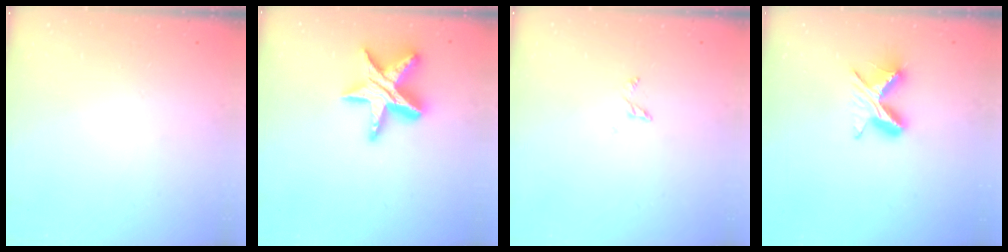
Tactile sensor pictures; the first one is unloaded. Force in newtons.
{"total": 16.2, "press": 16.2, "slide": 1.0}
{"total": 2.8, "press": 2.8, "slide": 0.2}
{"total": 8.7, "press": 8.7, "slide": 0.6}